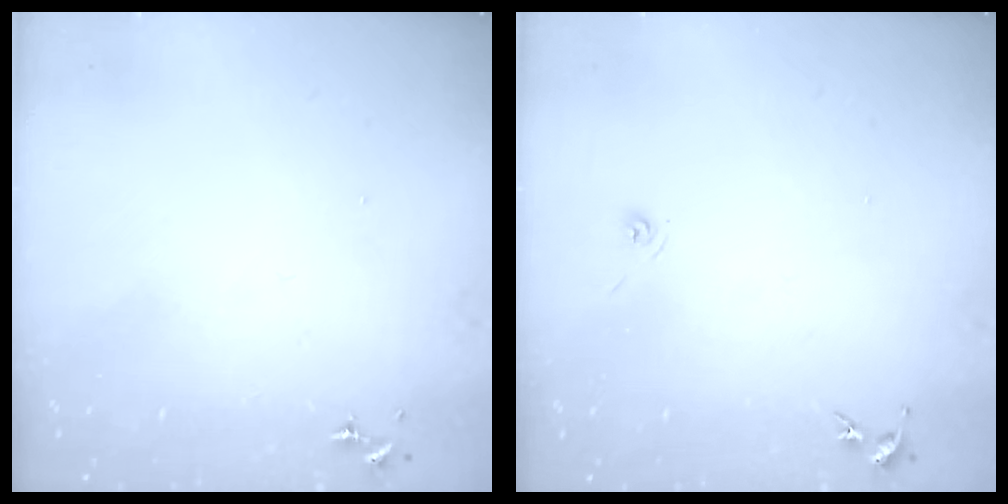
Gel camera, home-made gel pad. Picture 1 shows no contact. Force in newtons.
{"total": 3.3, "press": 2.7, "slide": 2.0}